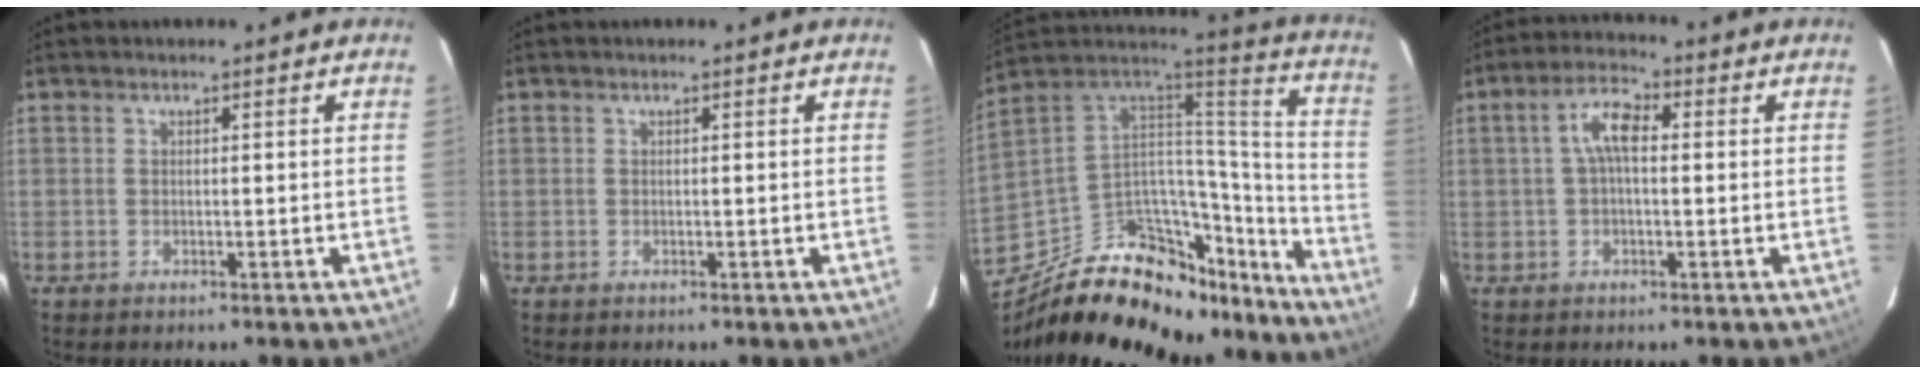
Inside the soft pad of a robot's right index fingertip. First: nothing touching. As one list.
[{"total": 0.0}, {"total": 29.9, "force": [-21.0, 14.8, 15.3], "torque": [-0.250, 0.056, -0.295]}, {"total": 5.6, "force": [0.6, 2.4, 5.0], "torque": [-0.100, 0.018, 0.009]}]